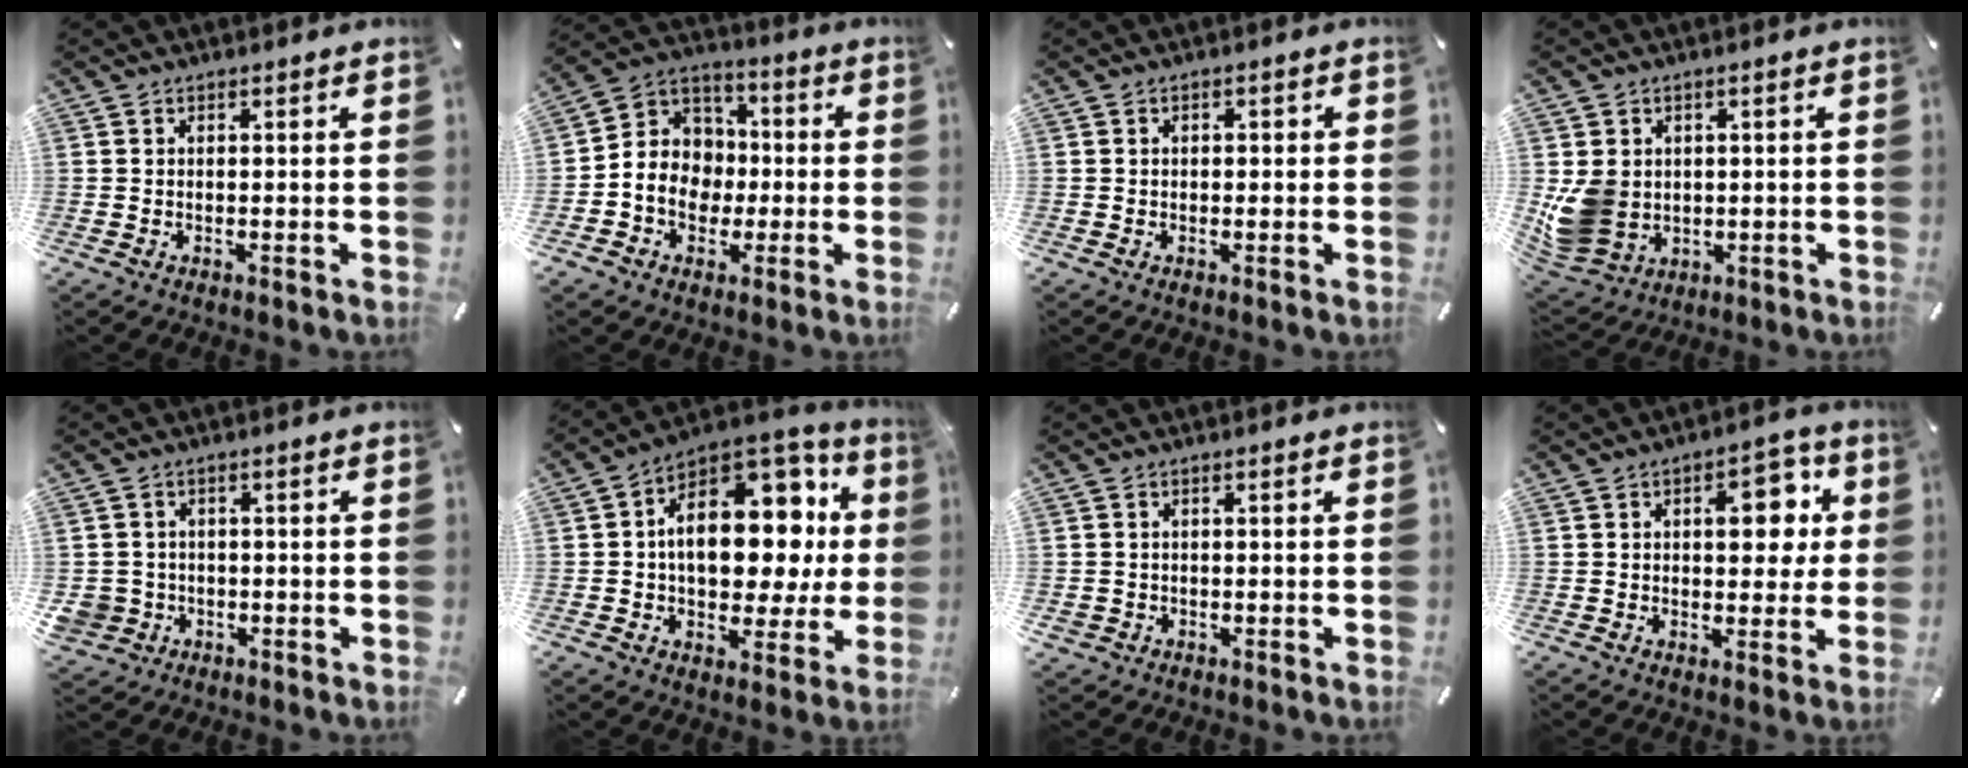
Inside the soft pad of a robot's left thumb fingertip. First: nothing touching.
{"total": 10.2, "force": [-2.7, 9.4, 3.1], "torque": [-0.068, 0.016, -0.049]}
{"total": 1.0, "force": [-0.2, 0.8, 0.6], "torque": [-0.011, 0.004, -0.006]}
{"total": 9.4, "force": [0.1, 8.5, 4.1], "torque": [-0.107, 0.001, 0.004]}
{"total": 4.5, "force": [-1.3, 4.3, 0.6], "torque": [-0.019, 0.003, -0.026]}
{"total": 18.6, "force": [2.3, 12.5, 13.6], "torque": [-0.189, -0.020, 0.044]}
{"total": 1.5, "force": [-0.5, 1.3, 0.3], "torque": [-0.006, 0.003, -0.013]}
{"total": 10.6, "force": [2.4, 6.4, 8.1], "torque": [-0.081, -0.011, 0.029]}